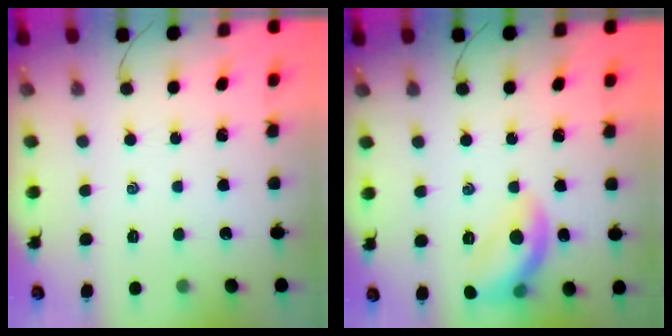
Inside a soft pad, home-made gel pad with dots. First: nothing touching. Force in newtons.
{"total": 11.1, "press": 11.1, "slide": 0.5}